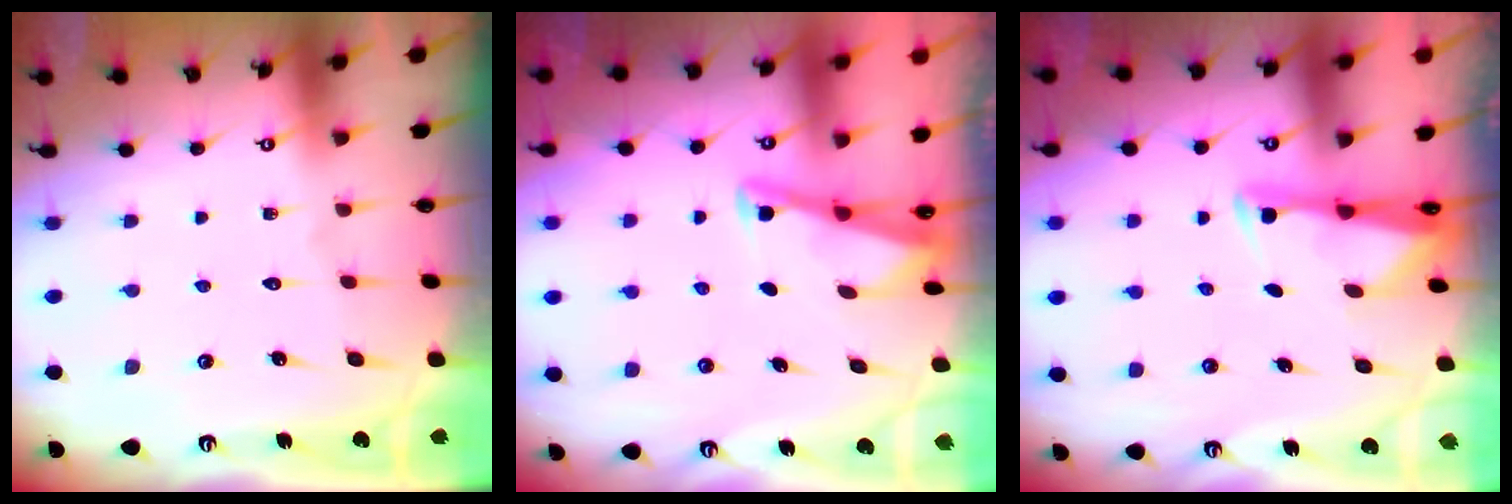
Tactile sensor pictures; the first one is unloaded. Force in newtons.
{"total": 3.0, "press": 3.0, "slide": 0.3}
{"total": 2.7, "press": 2.6, "slide": 0.4}